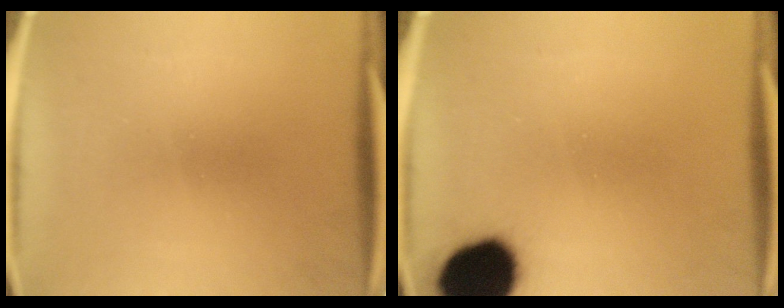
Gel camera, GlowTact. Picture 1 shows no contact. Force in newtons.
{"total": 17.4}